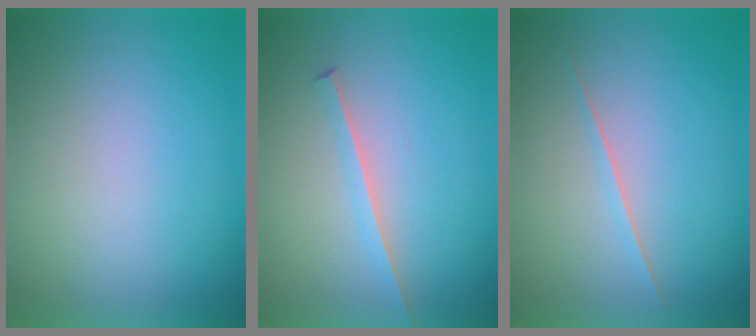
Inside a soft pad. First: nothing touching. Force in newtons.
{"total": 1.6}
{"total": 1.7}